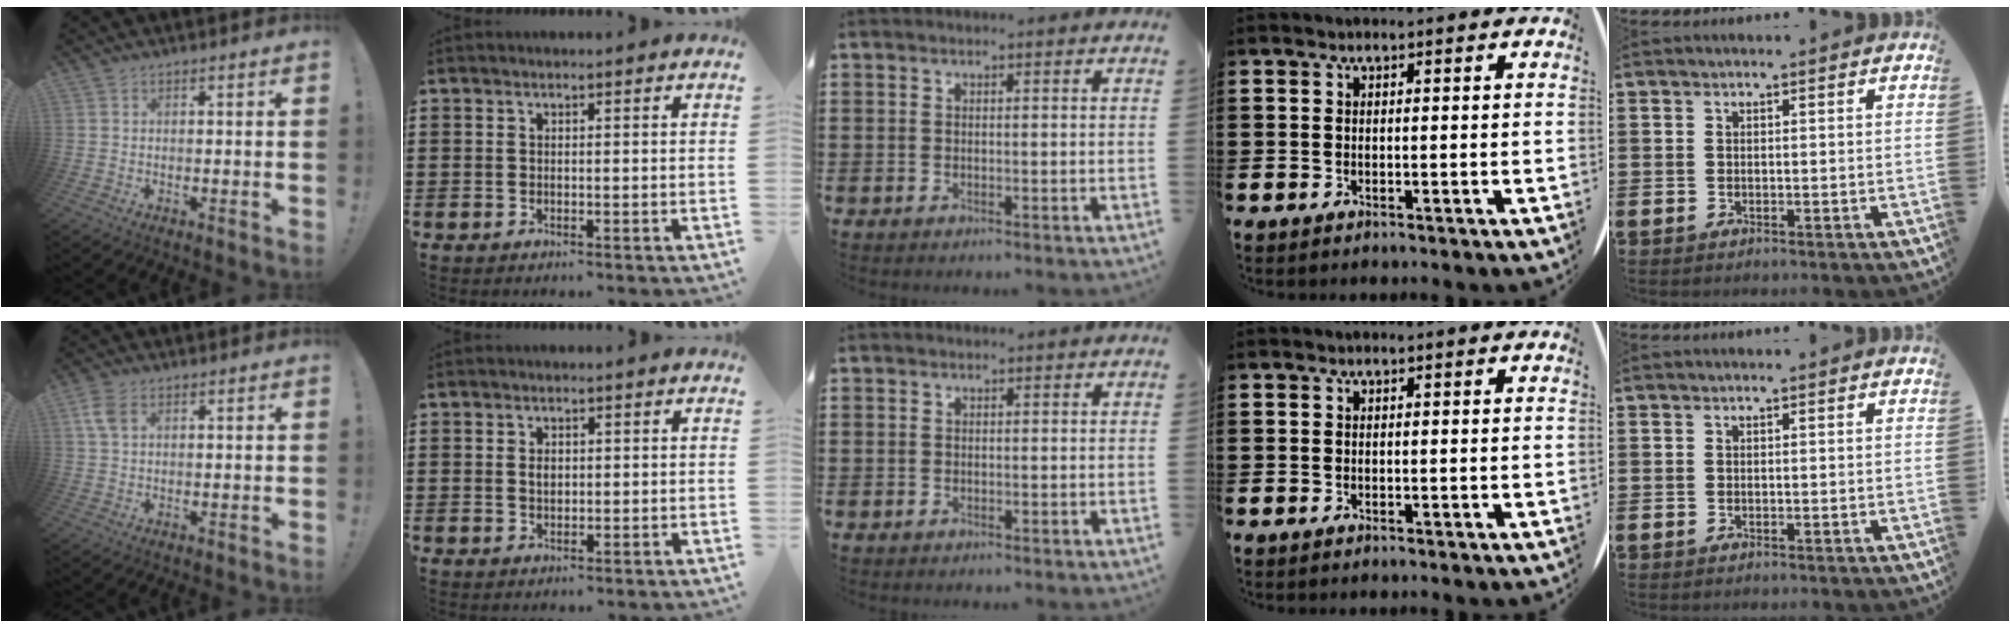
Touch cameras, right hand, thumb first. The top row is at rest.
{"thumb": {"total": 4.7, "force": [1.8, 2.8, 3.3], "torque": [-0.067, 0.006, 0.036]}, "index": {"total": 1.6, "force": [0.3, 1.0, 1.2], "torque": [-0.027, 0.006, 0.005]}}